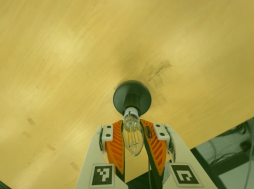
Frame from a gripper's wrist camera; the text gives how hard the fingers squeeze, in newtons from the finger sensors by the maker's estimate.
{"total": 18.9, "left": 16.5, "right": 21.2}